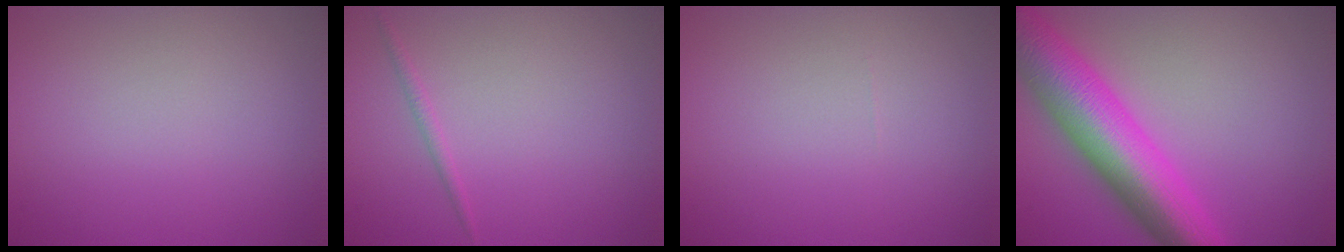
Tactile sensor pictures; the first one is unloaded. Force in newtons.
{"total": 0.8, "press": 0.8, "slide": 0.0}
{"total": 0.0}
{"total": 10.1, "press": 10.1, "slide": 0.2}